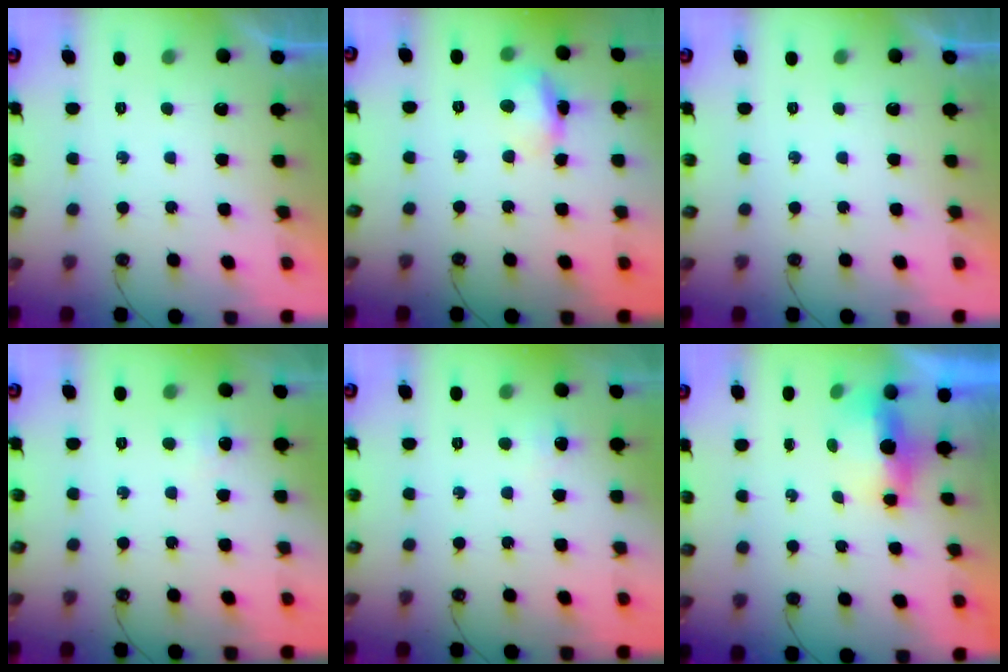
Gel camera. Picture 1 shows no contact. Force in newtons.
{"total": 9.7, "press": 9.7, "slide": 0.7}
{"total": 0.0}
{"total": 2.3, "press": 2.0, "slide": 1.0}
{"total": 2.3, "press": 2.0, "slide": 1.0}
{"total": 6.1, "press": 5.3, "slide": 3.0}